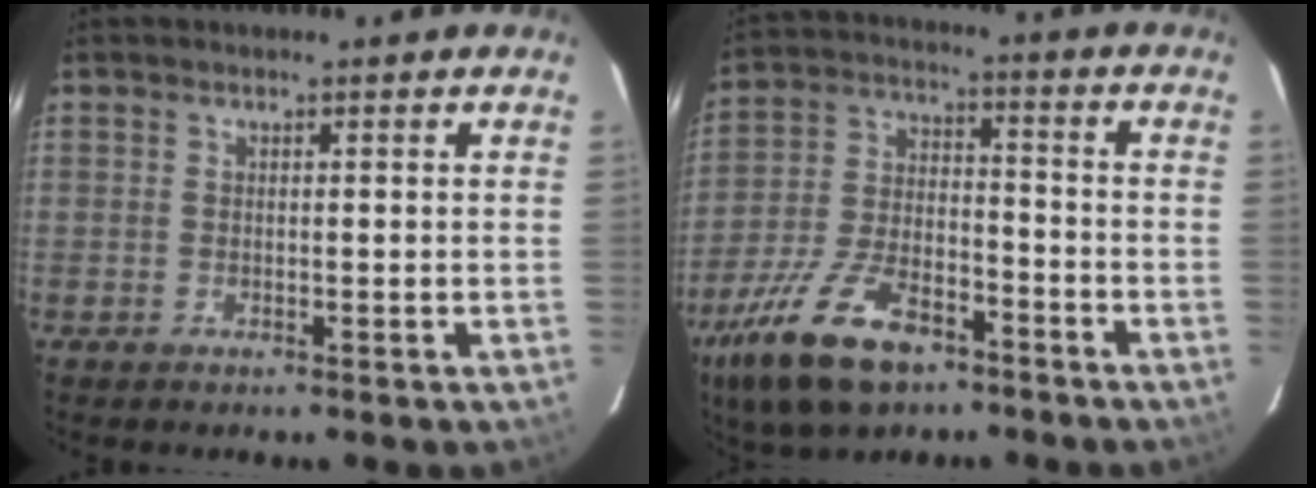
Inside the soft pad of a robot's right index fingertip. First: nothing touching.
{"total": 17.9, "force": [-11.2, 8.2, 11.2], "torque": [-0.242, -0.020, -0.197]}